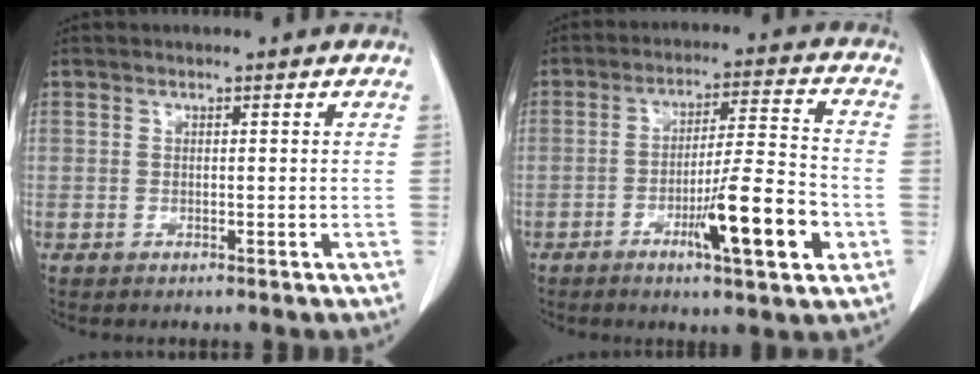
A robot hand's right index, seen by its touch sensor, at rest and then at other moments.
{"total": 11.8, "force": [-4.4, 0.8, 10.9], "torque": [-0.173, -0.005, -0.069]}